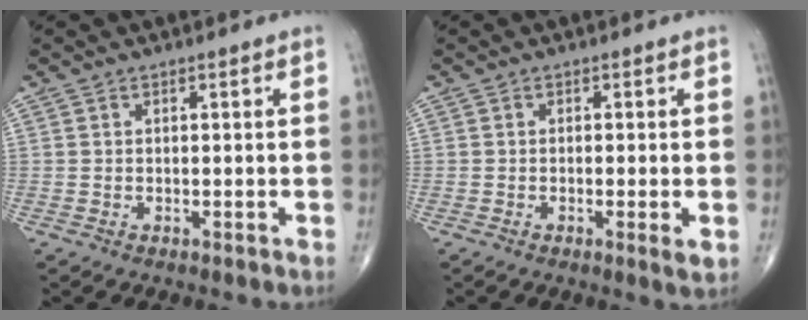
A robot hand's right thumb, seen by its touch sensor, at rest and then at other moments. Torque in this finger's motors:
{"motor_torque": [-0.49, -0.13, -0.11, -0.03, -0.01]}